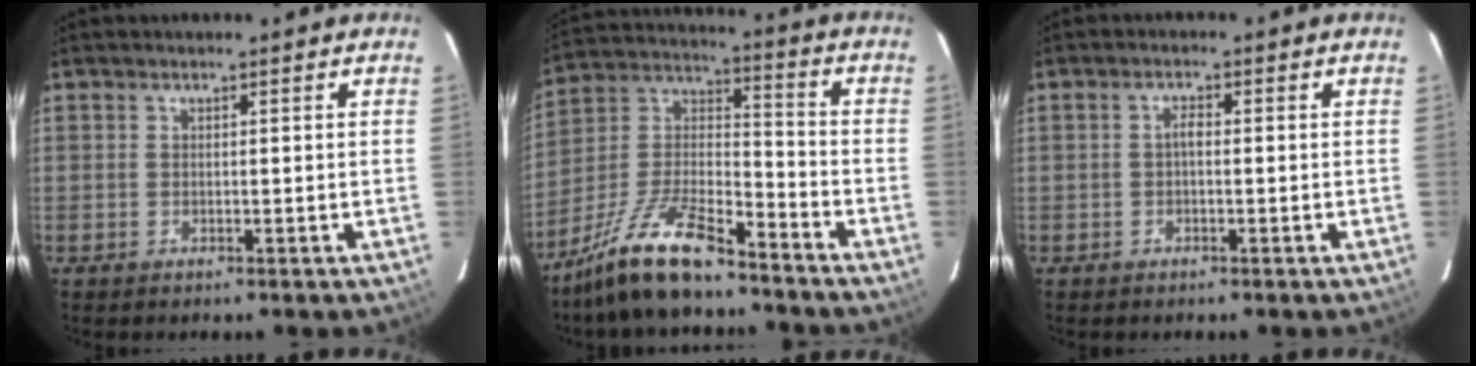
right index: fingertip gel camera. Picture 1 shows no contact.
{"total": 15.0, "force": [-11.3, 3.8, 9.1], "torque": [-0.193, 0.006, -0.213]}
{"total": 1.3, "force": [-0.2, 0.5, 1.2], "torque": [-0.021, 0.007, -0.006]}